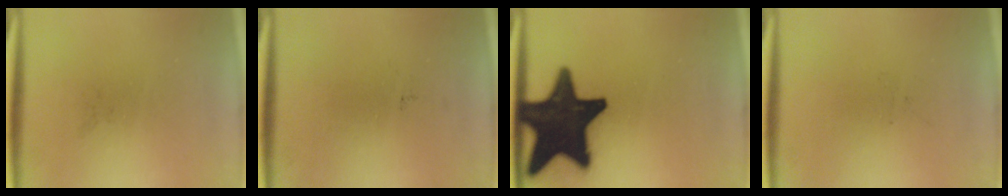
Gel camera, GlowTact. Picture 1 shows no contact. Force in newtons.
{"total": 0.0}
{"total": 19.7}
{"total": 0.0}